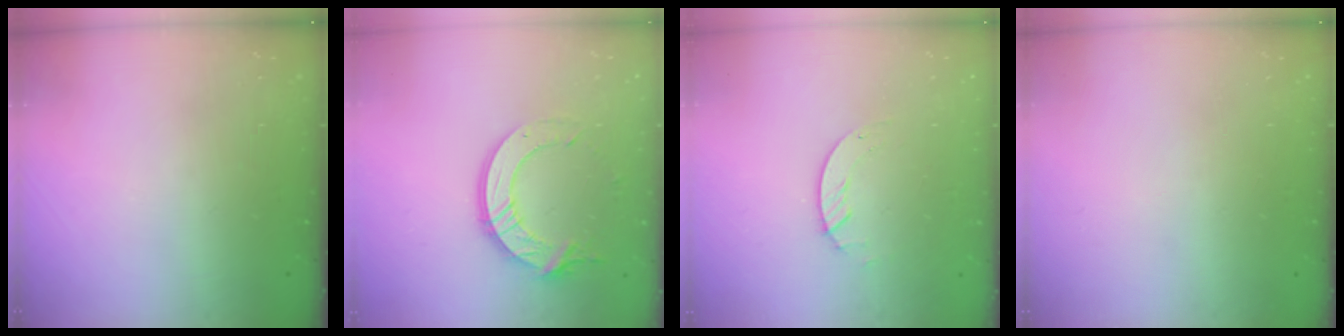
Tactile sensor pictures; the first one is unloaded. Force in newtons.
{"total": 13.5, "press": 13.5, "slide": 1.4}
{"total": 1.3, "press": 1.2, "slide": 0.1}
{"total": 0.0}